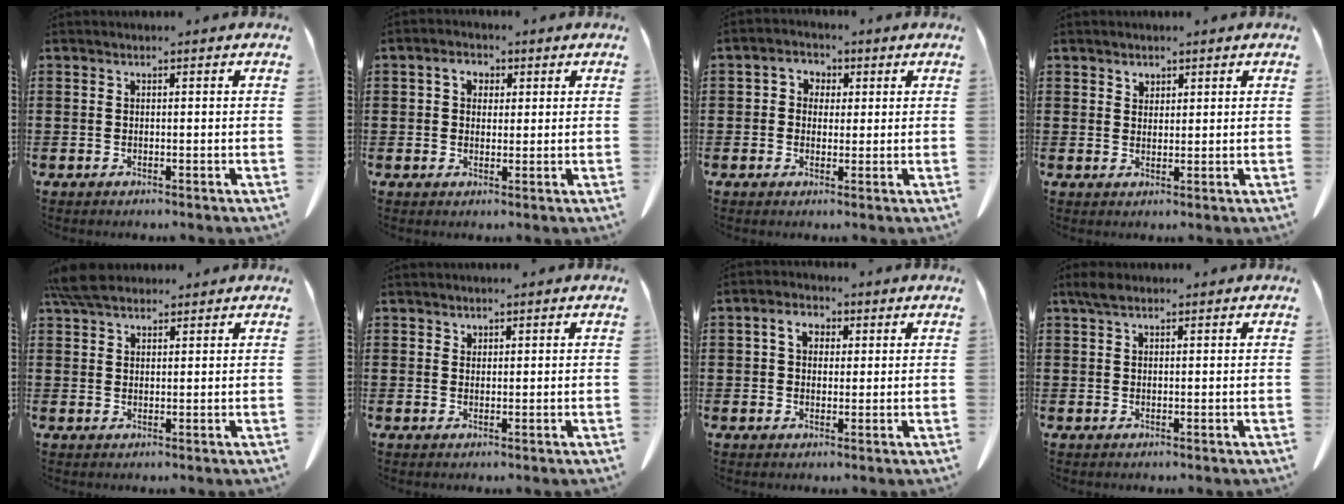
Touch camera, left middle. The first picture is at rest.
{"total": 3.0, "force": [1.2, 2.2, 1.7], "torque": [-0.034, 0.009, 0.016]}
{"total": 2.3, "force": [0.2, 2.2, 0.7], "torque": [-0.026, 0.010, -0.001]}
{"total": 1.6, "force": [1.4, 0.7, 0.2], "torque": [0.003, -0.002, 0.026]}
{"total": 5.2, "force": [4.3, 1.6, 2.3], "torque": [-0.055, 0.001, 0.084]}
{"total": 1.0, "force": [1.0, 0.3, 0.0], "torque": [-0.002, -0.001, 0.020]}
{"total": 3.7, "force": [1.3, 2.6, 2.3], "torque": [-0.048, 0.010, 0.019]}
{"total": 2.0, "force": [1.2, 0.9, 1.3], "torque": [-0.029, 0.006, 0.022]}